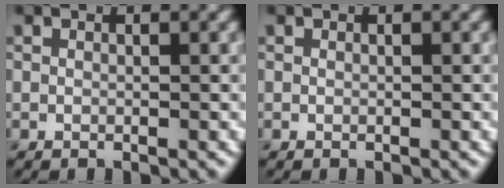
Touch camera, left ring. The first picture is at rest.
{"total": 0.0}